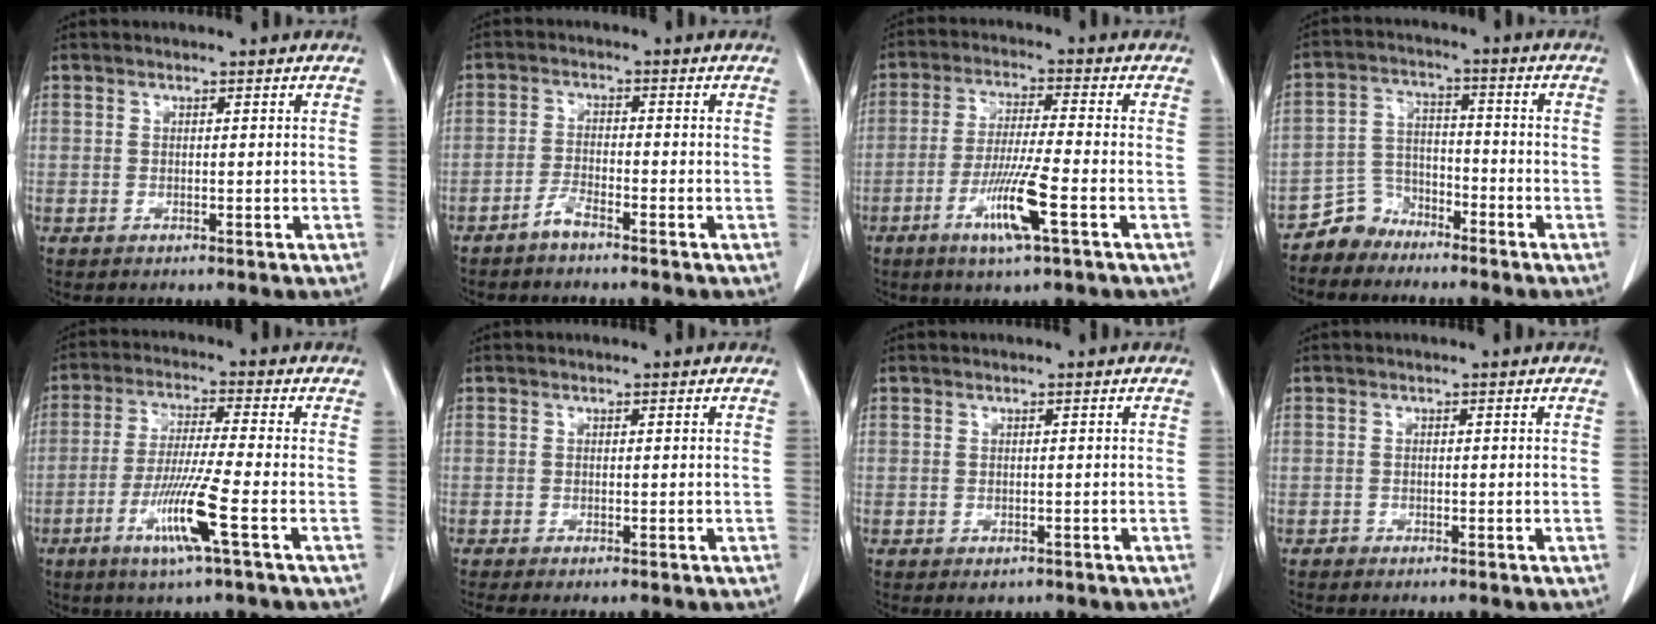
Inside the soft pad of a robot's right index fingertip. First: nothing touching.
{"total": 2.5, "force": [-2.2, 0.2, 1.3], "torque": [-0.029, -0.001, -0.046]}
{"total": 9.0, "force": [-3.8, -0.2, 8.1], "torque": [-0.158, -0.016, -0.073]}
{"total": 5.5, "force": [-4.6, 3.1, -0.4], "torque": [0.017, 0.015, -0.089]}
{"total": 9.4, "force": [-3.9, -1.0, 8.5], "torque": [-0.166, -0.020, -0.078]}
{"total": 1.0, "force": [-0.8, -0.1, 0.5], "torque": [-0.012, -0.003, -0.016]}
{"total": 1.5, "force": [-0.8, 1.0, 0.6], "torque": [-0.007, 0.000, -0.004]}
{"total": 0.7, "force": [-0.5, 0.5, -0.1], "torque": [-0.004, 0.002, -0.012]}